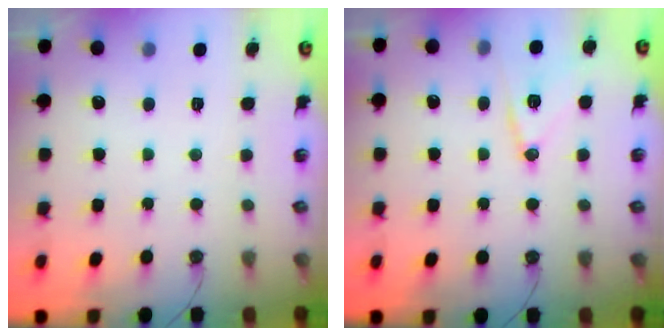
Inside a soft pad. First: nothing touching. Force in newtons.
{"total": 11.7, "press": 11.3, "slide": 2.7}